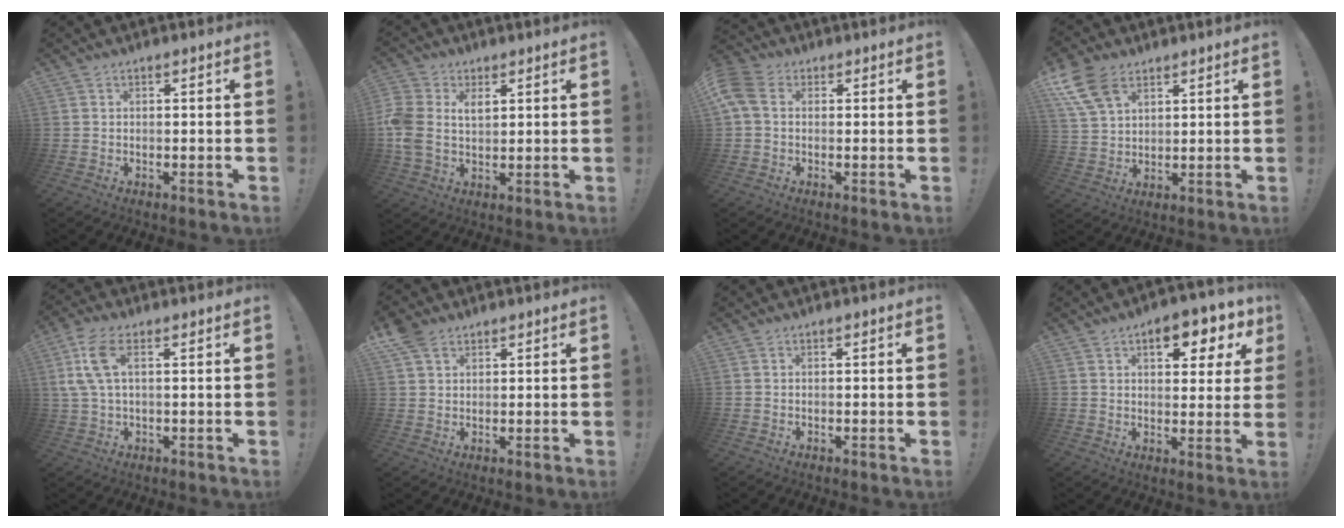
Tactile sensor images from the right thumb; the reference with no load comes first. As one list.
[{"total": 8.0, "force": [2.0, 6.0, 4.9], "torque": [-0.108, -0.008, 0.039]}, {"total": 7.6, "force": [1.5, 5.2, 5.3], "torque": [-0.115, 0.003, 0.035]}, {"total": 11.4, "force": [6.3, 6.7, 6.7], "torque": [-0.138, -0.020, 0.124]}, {"total": 8.7, "force": [2.8, 3.6, 7.5], "torque": [-0.146, -0.004, 0.056]}, {"total": 5.3, "force": [3.4, 3.2, 2.5], "torque": [-0.041, -0.011, 0.065]}, {"total": 0.0}, {"total": 9.2, "force": [4.2, 4.2, 6.9], "torque": [-0.081, -0.021, 0.068]}]